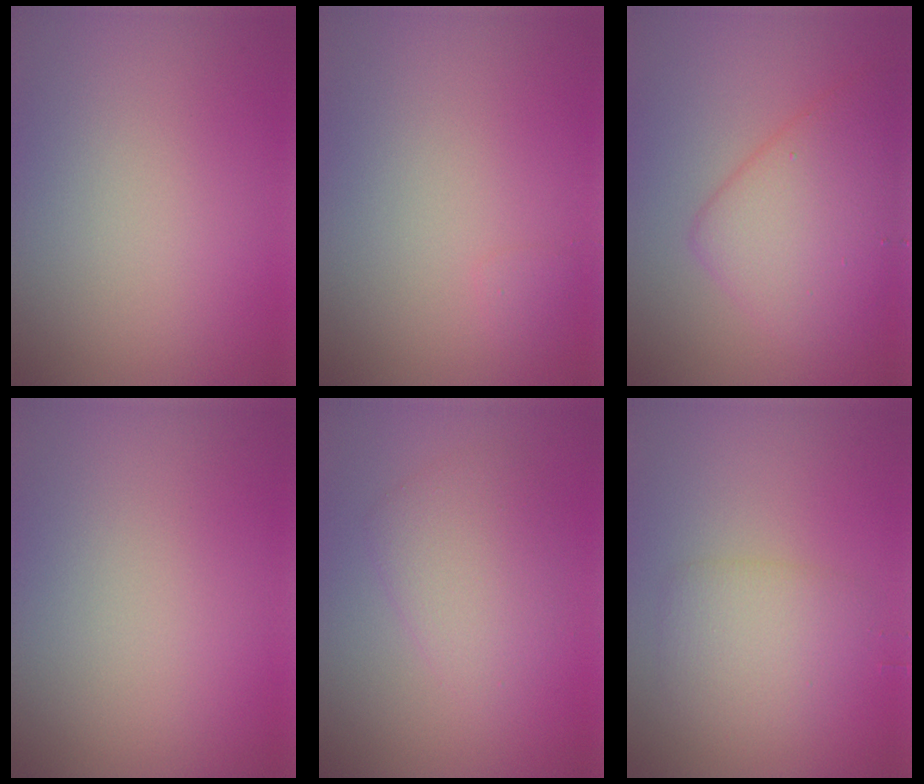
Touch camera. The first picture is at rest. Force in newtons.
{"total": 0.7, "press": 0.7, "slide": 0.1}
{"total": 5.5, "press": 5.5, "slide": 0.1}
{"total": 0.0}
{"total": 3.2, "press": 3.2, "slide": 0.0}
{"total": 2.9, "press": 2.9, "slide": 0.1}